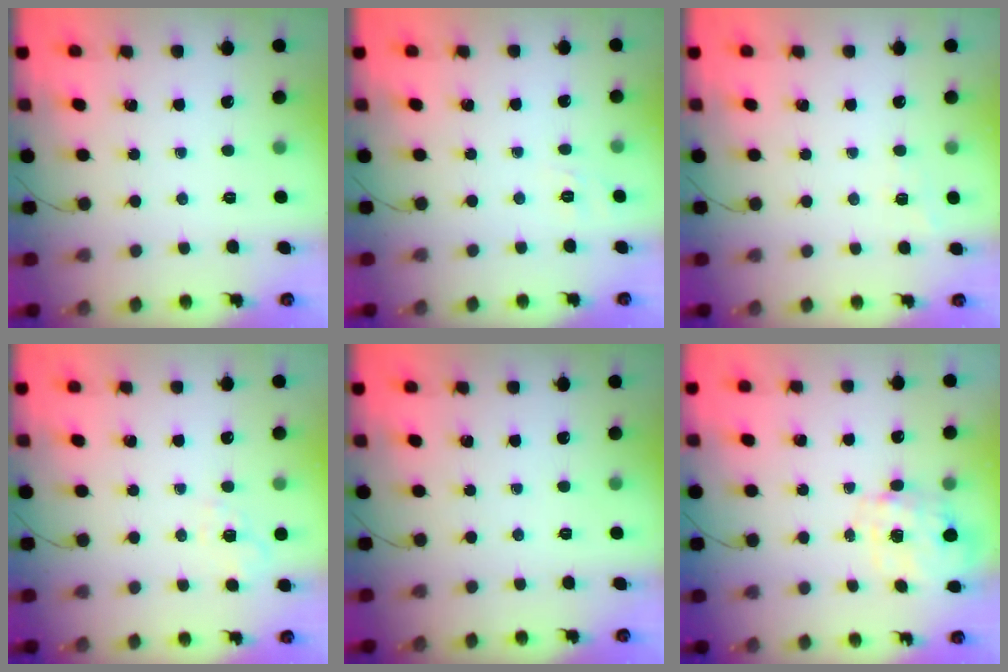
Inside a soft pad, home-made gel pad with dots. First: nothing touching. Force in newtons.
{"total": 2.6, "press": 2.0, "slide": 1.7}
{"total": 2.8, "press": 2.4, "slide": 1.6}
{"total": 1.9, "press": 0.8, "slide": 1.8}
{"total": 0.0}
{"total": 4.0, "press": 3.9, "slide": 0.9}